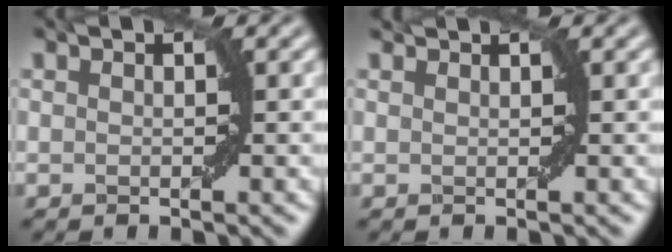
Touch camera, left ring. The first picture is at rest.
{"total": 1.1, "force": [1.1, 0.0, 0.2], "torque": [-0.007, -0.003, 0.011]}